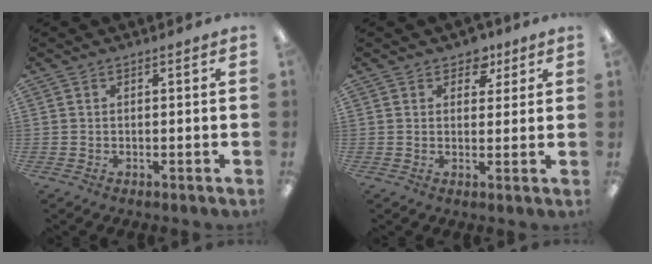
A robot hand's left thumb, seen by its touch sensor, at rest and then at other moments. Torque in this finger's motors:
{"motor_torque": [0.26, 0.08, 0.25, -0.37, 0.00]}